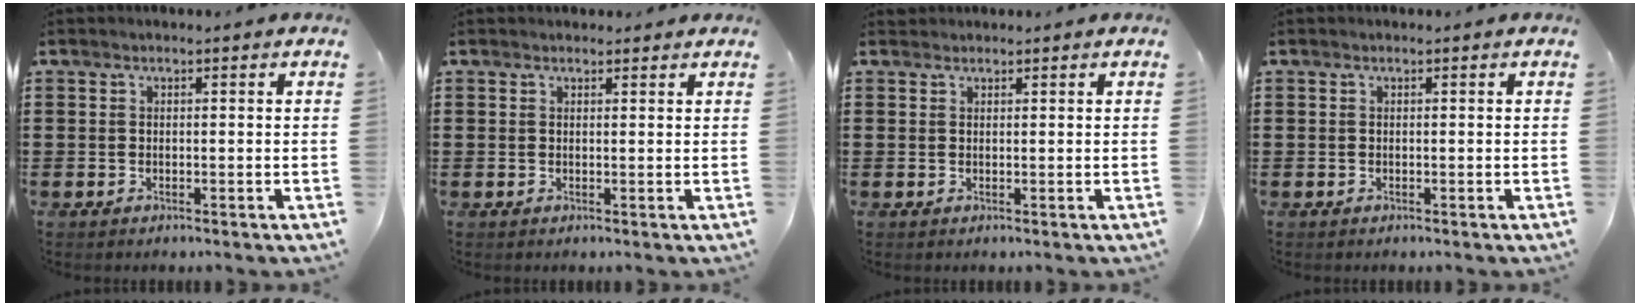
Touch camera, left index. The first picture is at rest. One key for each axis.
{"total": 0.9, "fx": 0.8, "fy": 0.3, "fz": 0.1, "tx": -0.004, "ty": 0.002, "tz": 0.017}
{"total": 0.8, "fx": 0.7, "fy": 0.2, "fz": 0.0, "tx": -0.002, "ty": 0.000, "tz": 0.016}
{"total": 0.0}